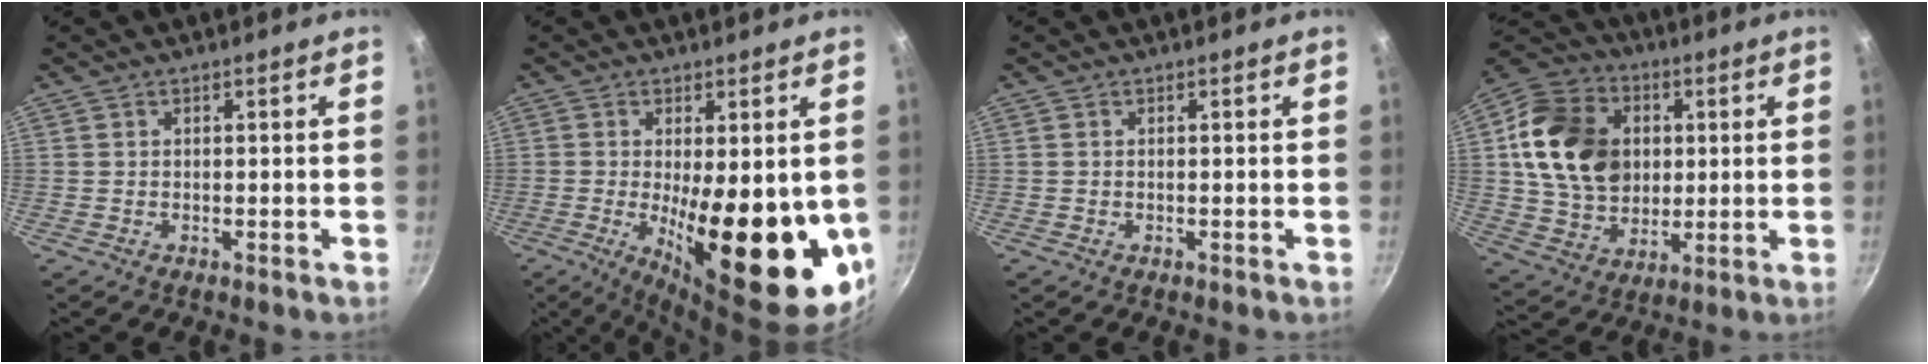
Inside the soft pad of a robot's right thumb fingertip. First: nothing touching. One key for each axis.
{"total": 21.1, "fx": -2.4, "fy": 7.4, "fz": 19.6, "tx": -0.254, "ty": -0.033, "tz": -0.021}
{"total": 0.0}
{"total": 19.8, "fx": 3.2, "fy": 15.5, "fz": 11.8, "tx": -0.182, "ty": 0.002, "tz": 0.059}